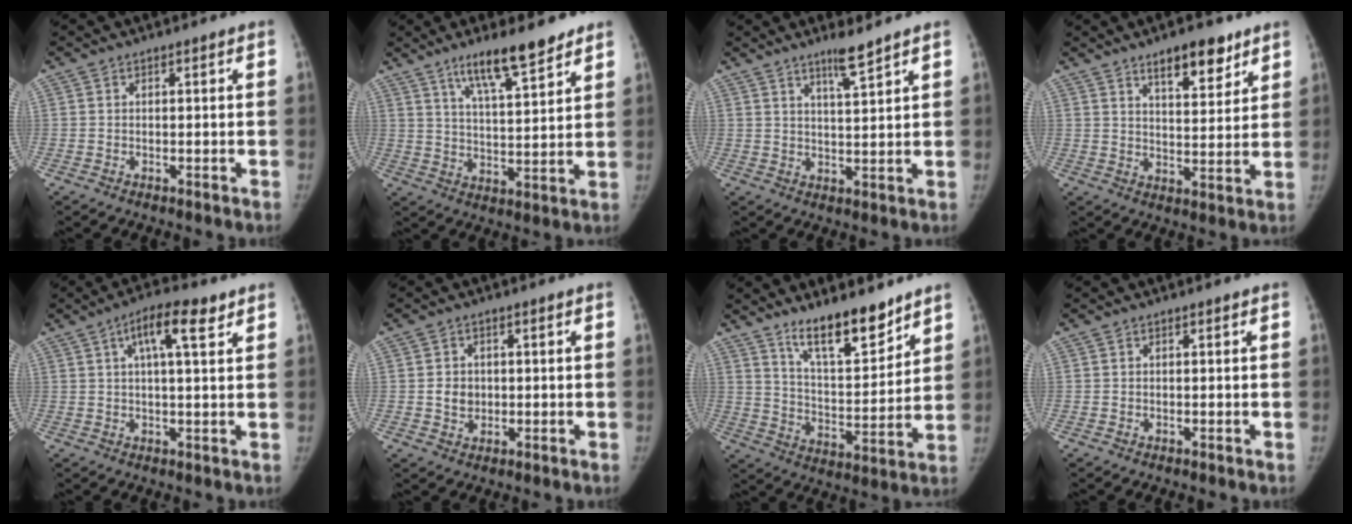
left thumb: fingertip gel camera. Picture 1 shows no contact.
{"total": 11.9, "force": [8.4, 2.6, 8.0], "torque": [-0.113, -0.048, 0.143]}
{"total": 4.8, "force": [3.8, 0.1, 3.0], "torque": [-0.046, -0.033, 0.065]}
{"total": 9.4, "force": [6.3, 3.6, 5.9], "torque": [-0.064, -0.040, 0.099]}
{"total": 8.1, "force": [3.8, 2.4, 6.7], "torque": [-0.103, 0.002, 0.058]}
{"total": 3.7, "force": [0.0, 3.2, 1.7], "torque": [-0.012, 0.003, 0.004]}
{"total": 13.2, "force": [10.3, 3.8, 7.4], "torque": [-0.092, -0.082, 0.180]}
{"total": 0.0}